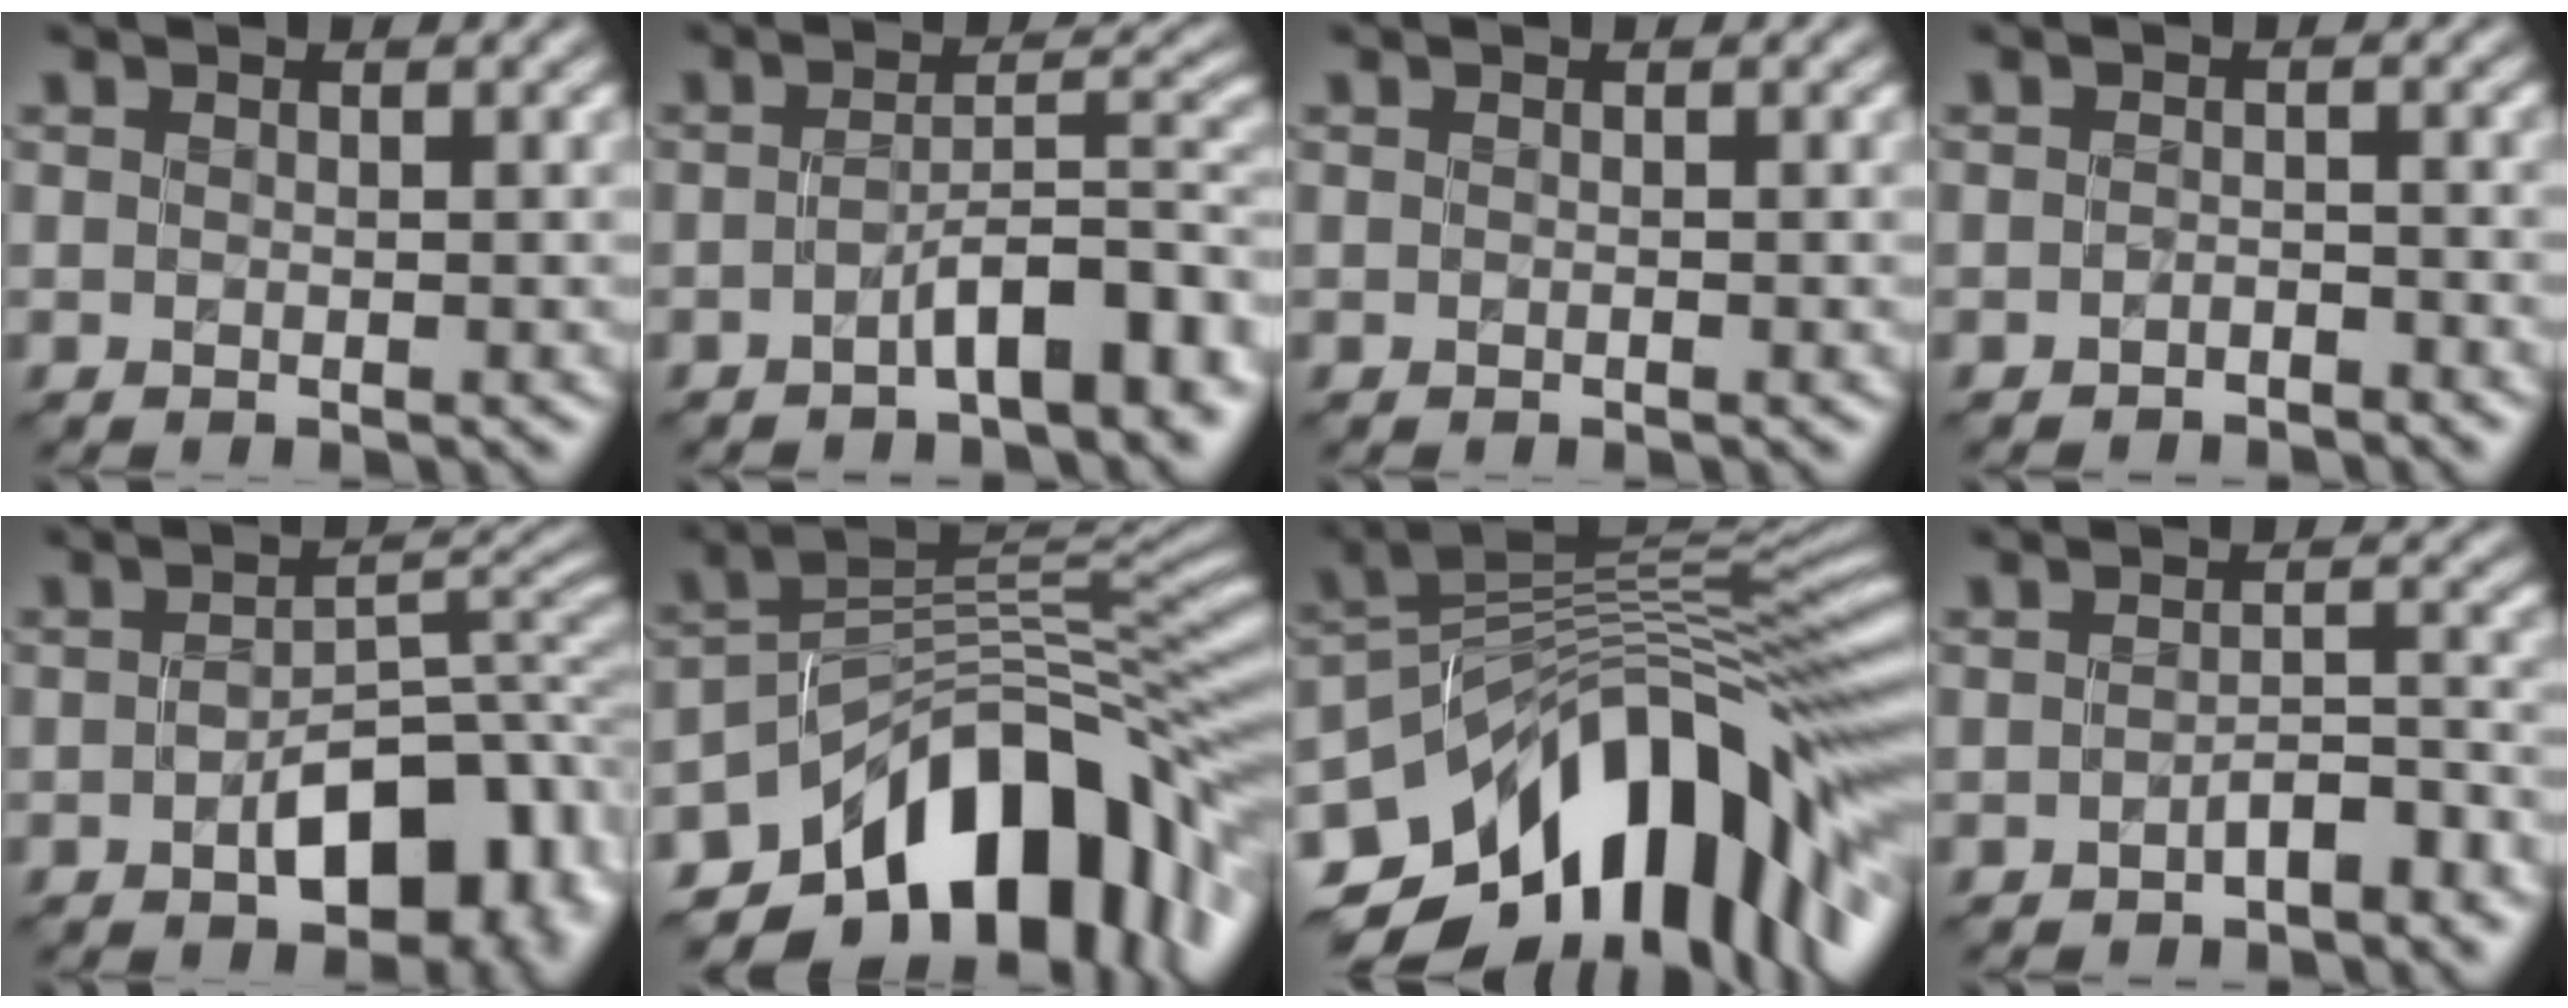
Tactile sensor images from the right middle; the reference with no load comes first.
{"total": 6.2, "force": [-2.8, 1.9, 5.2], "torque": [-0.077, 0.015, -0.045]}
{"total": 0.0}
{"total": 0.9, "force": [-0.8, 0.2, 0.3], "torque": [-0.004, 0.004, -0.015]}
{"total": 8.5, "force": [-2.7, 4.5, 6.7], "torque": [-0.083, 0.007, -0.044]}
{"total": 12.3, "force": [-6.5, 6.3, 8.4], "torque": [-0.110, 0.013, -0.119]}
{"total": 14.3, "force": [-6.2, 7.3, 10.6], "torque": [-0.161, 0.017, -0.109]}
{"total": 2.6, "force": [-1.5, 0.9, 1.9], "torque": [-0.032, 0.011, -0.026]}